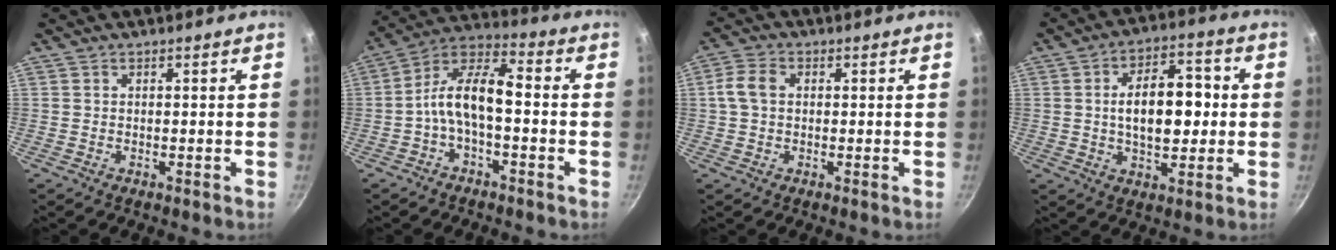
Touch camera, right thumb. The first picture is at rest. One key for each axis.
{"total": 11.1, "fx": -1.6, "fy": 5.1, "fz": 9.7, "tx": -0.176, "ty": 0.047, "tz": -0.040}
{"total": 5.0, "fx": 0.5, "fy": 3.6, "fz": 3.4, "tx": -0.073, "ty": 0.014, "tz": 0.007}
{"total": 12.9, "fx": 0.6, "fy": 7.0, "fz": 10.8, "tx": -0.147, "ty": 0.018, "tz": 0.007}